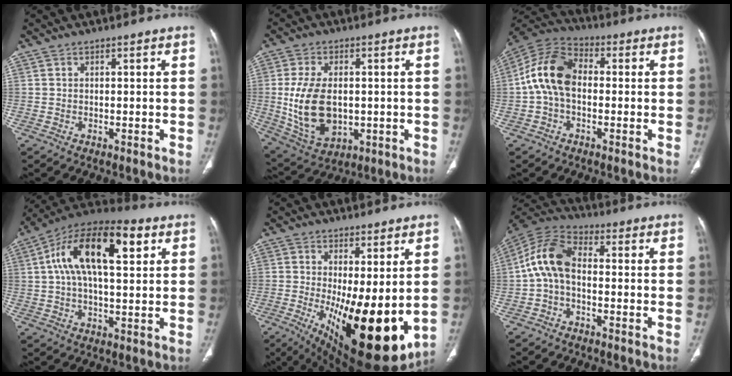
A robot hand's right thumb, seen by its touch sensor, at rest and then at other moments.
{"total": 14.3, "force": [-0.4, 8.8, 11.2], "torque": [-0.211, -0.007, 0.015]}
{"total": 11.9, "force": [-0.3, 7.9, 9.0], "torque": [-0.169, 0.032, -0.017]}
{"total": 18.3, "force": [5.2, 8.3, 15.5], "torque": [-0.255, 0.026, 0.076]}
{"total": 19.8, "force": [-2.3, 7.2, 18.3], "torque": [-0.254, -0.041, -0.006]}
{"total": 9.8, "force": [-0.8, 5.8, 7.9], "torque": [-0.157, 0.031, -0.028]}